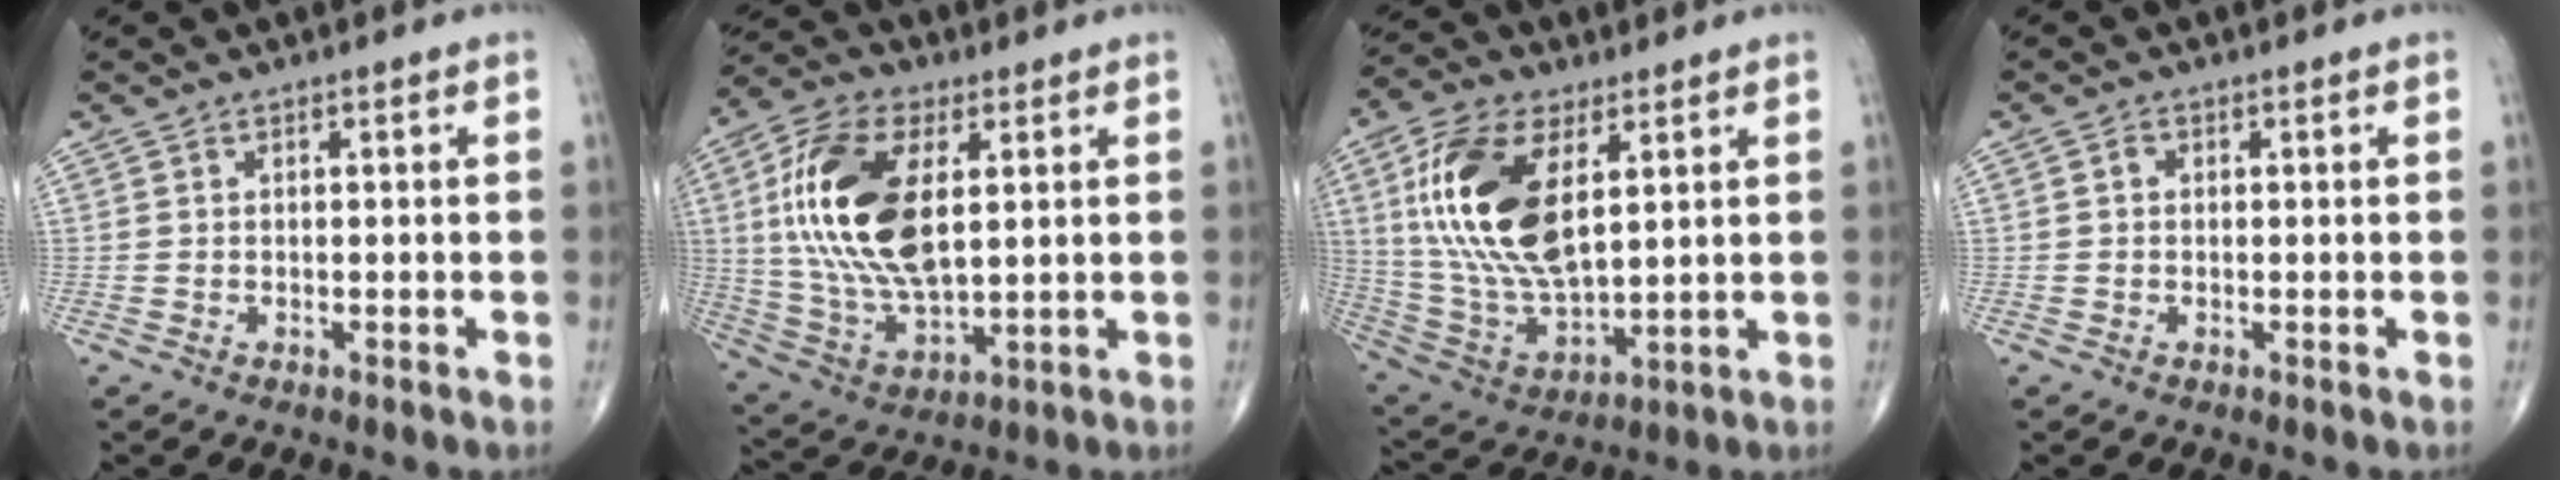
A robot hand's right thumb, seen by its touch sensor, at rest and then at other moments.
{"total": 19.9, "force": [4.0, 10.1, 16.7], "torque": [-0.329, -0.009, 0.076]}
{"total": 20.2, "force": [5.7, 10.0, 16.6], "torque": [-0.327, -0.020, 0.112]}
{"total": 1.0, "force": [0.1, 0.9, 0.5], "torque": [-0.005, 0.004, -0.002]}